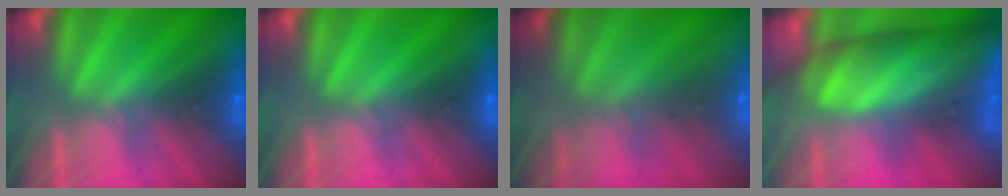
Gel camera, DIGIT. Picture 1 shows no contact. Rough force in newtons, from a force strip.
{"total": 0.0}
{"total": 7.1}
{"total": 7.9}